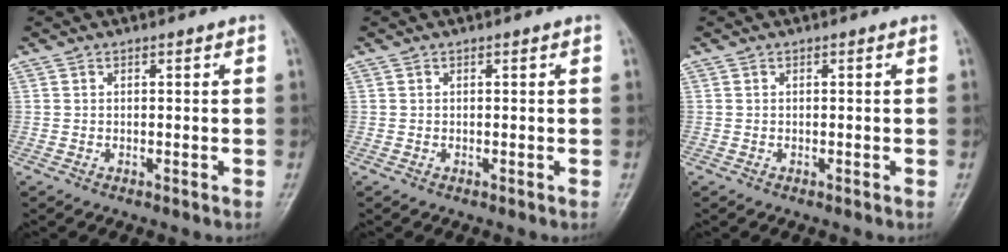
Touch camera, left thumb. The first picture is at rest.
{"total": 0.0}
{"total": 0.0}